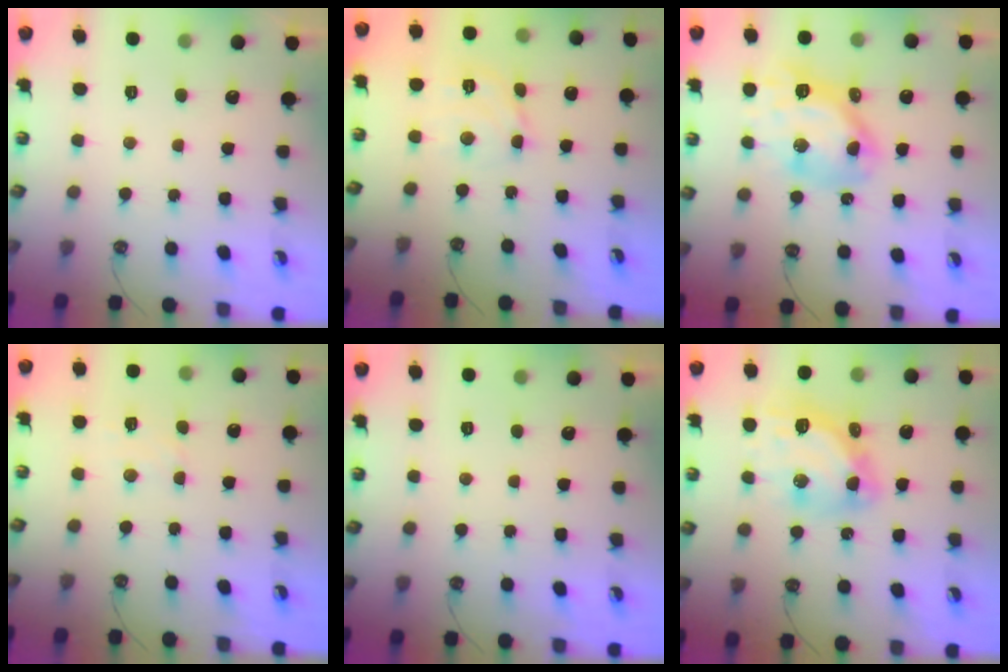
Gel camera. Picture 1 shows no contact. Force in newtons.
{"total": 7.6, "press": 7.6, "slide": 0.6}
{"total": 13.4, "press": 13.3, "slide": 1.2}
{"total": 6.2, "press": 6.1, "slide": 0.7}
{"total": 0.0}
{"total": 13.2, "press": 13.1, "slide": 1.4}